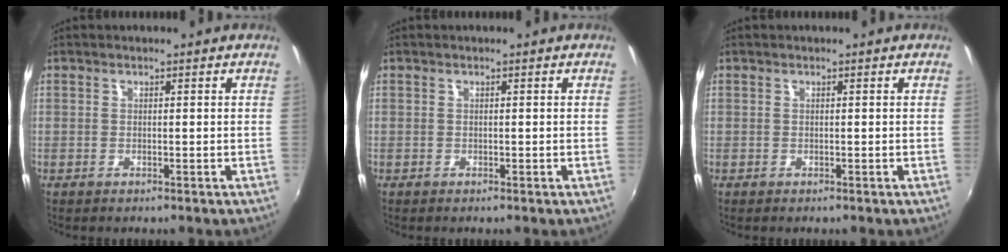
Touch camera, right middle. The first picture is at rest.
{"total": 0.0}
{"total": 0.6, "force": [0.5, -0.4, -0.1], "torque": [0.004, -0.003, 0.007]}